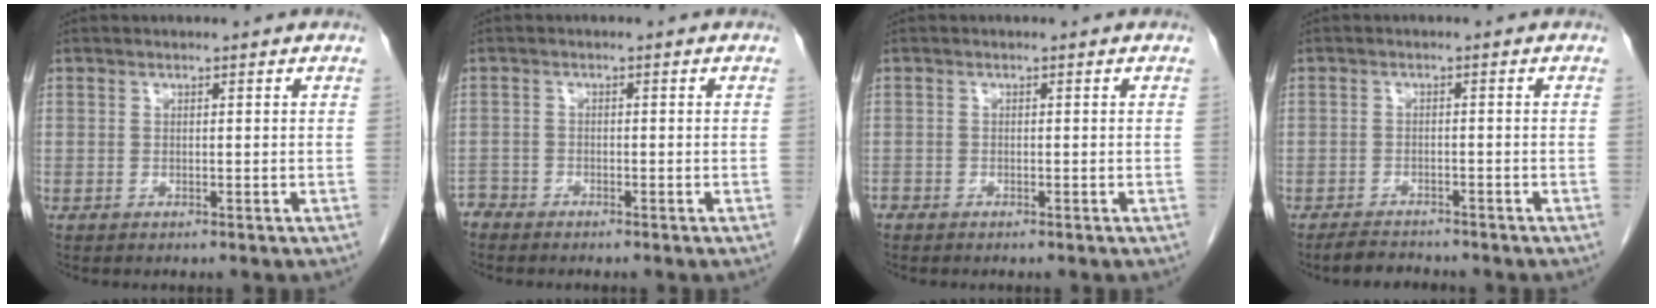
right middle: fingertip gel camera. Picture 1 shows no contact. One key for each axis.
{"total": 2.1, "fx": -2.0, "fy": 0.6, "fz": -0.3, "tx": 0.006, "ty": -0.004, "tz": -0.040}
{"total": 0.9, "fx": -0.8, "fy": 0.5, "fz": 0.1, "tx": -0.007, "ty": -0.001, "tz": -0.015}
{"total": 3.0, "fx": -2.9, "fy": 0.7, "fz": 0.6, "tx": -0.016, "ty": -0.008, "tz": -0.050}